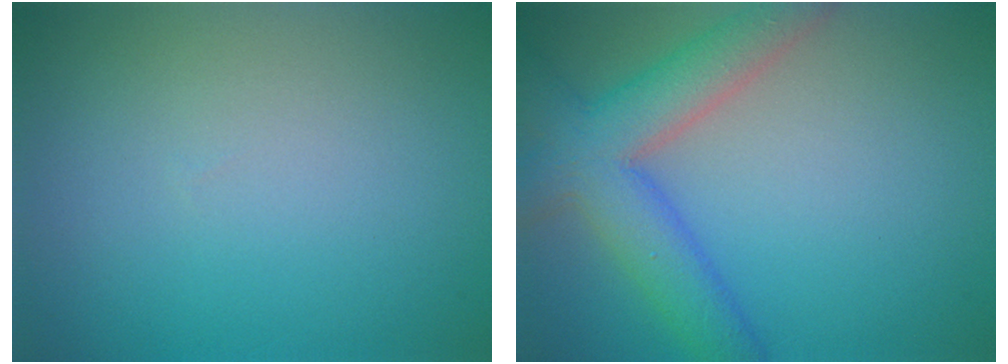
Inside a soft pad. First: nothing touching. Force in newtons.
{"total": 6.4, "press": 6.4, "slide": 0.4}